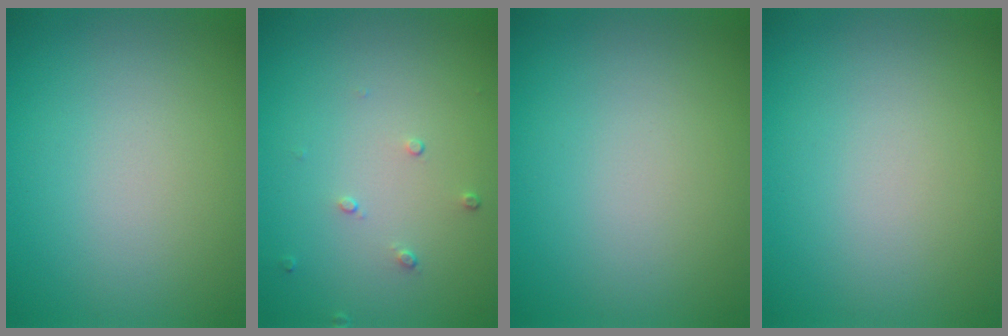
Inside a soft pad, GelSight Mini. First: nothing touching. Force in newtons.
{"total": 0.7, "press": 0.5, "slide": 0.5}
{"total": 0.0}
{"total": 0.0}